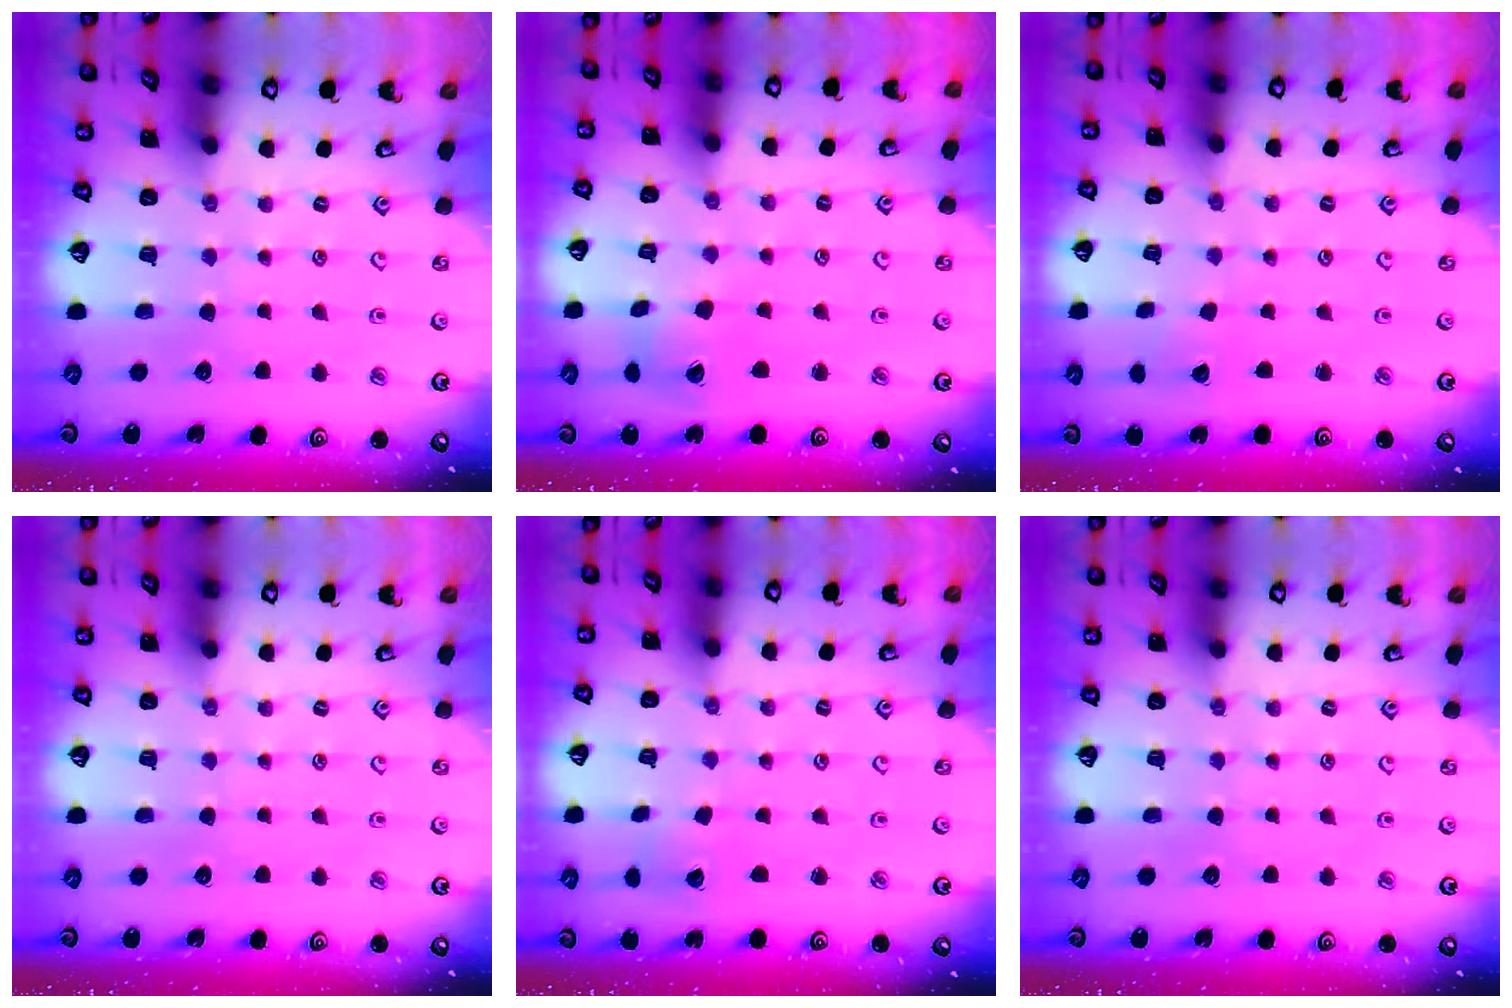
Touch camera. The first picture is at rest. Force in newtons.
{"total": 5.8, "press": 5.7, "slide": 0.7}
{"total": 1.8, "press": 1.8, "slide": 0.1}
{"total": 0.0}
{"total": 2.7, "press": 2.7, "slide": 0.2}
{"total": 0.0}